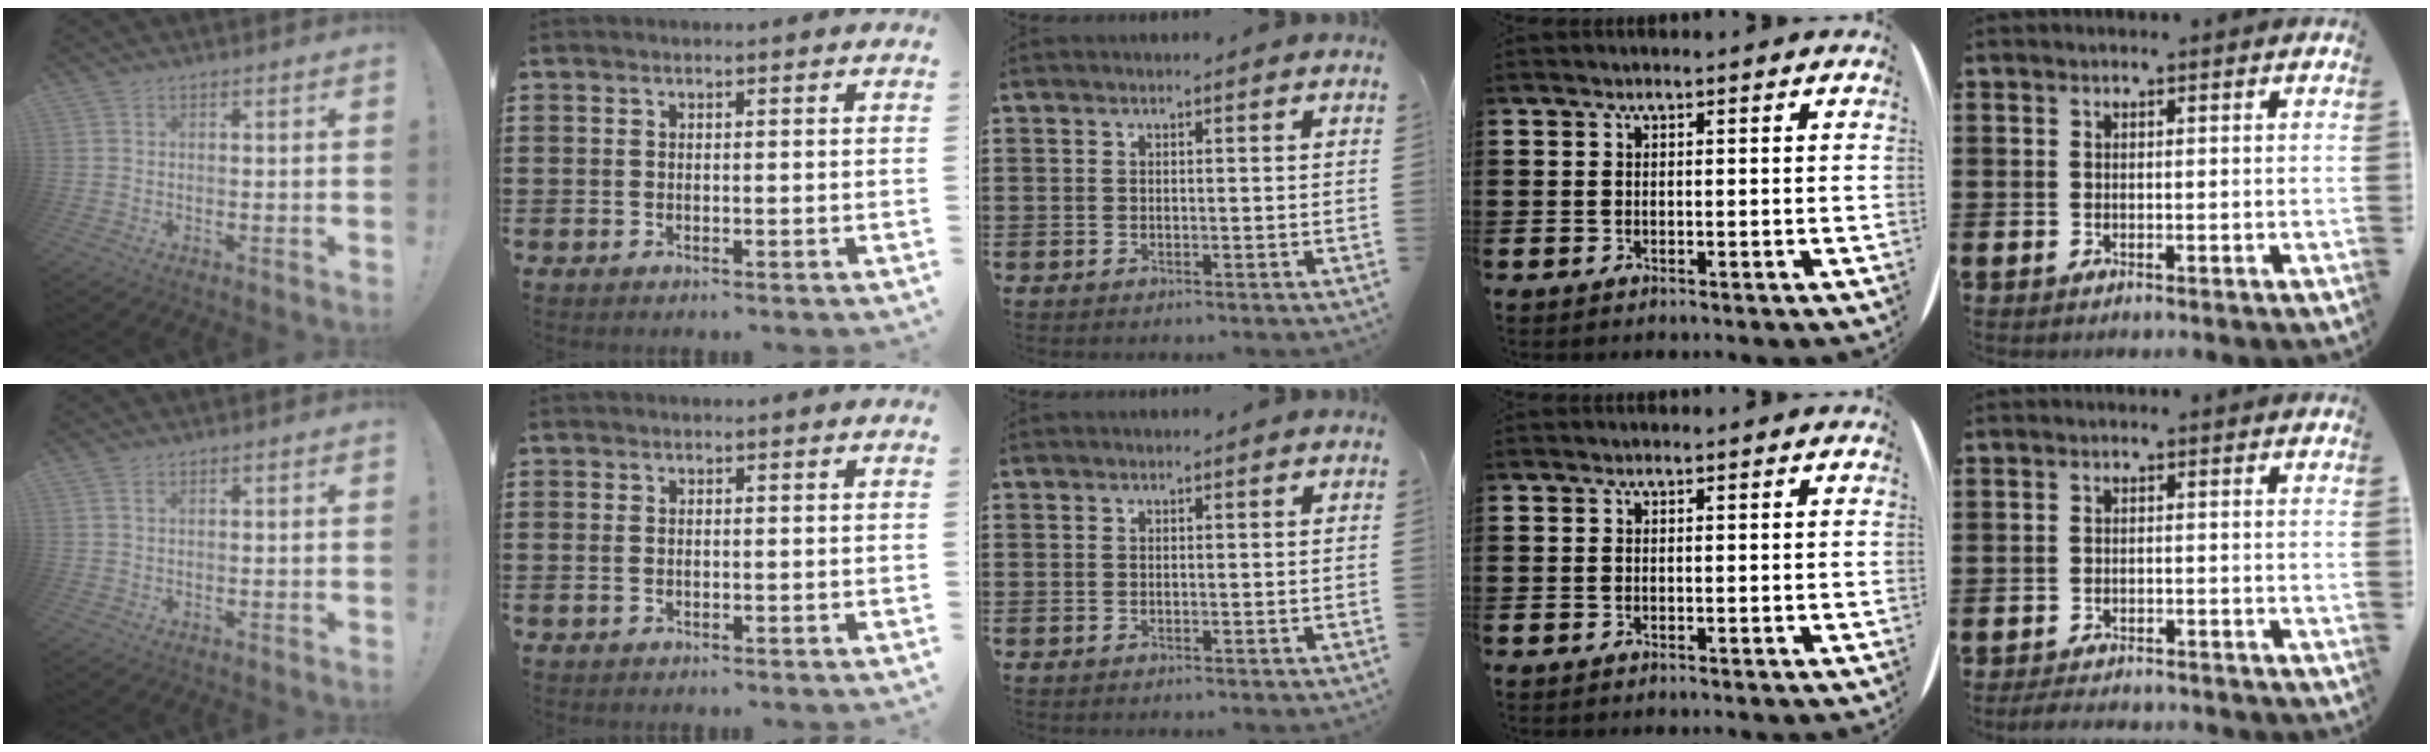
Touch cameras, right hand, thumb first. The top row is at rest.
{"thumb": {"total": 1.4, "force": [0.7, 0.6, 1.0], "torque": [-0.021, 0.001, 0.014]}, "index": {"total": 0.8, "force": [-0.1, 0.4, 0.7], "torque": [-0.016, 0.001, -0.002]}, "little": {"total": 2.1, "force": [-2.1, 0.1, 0.3], "torque": [-0.008, 0.004, -0.044]}}